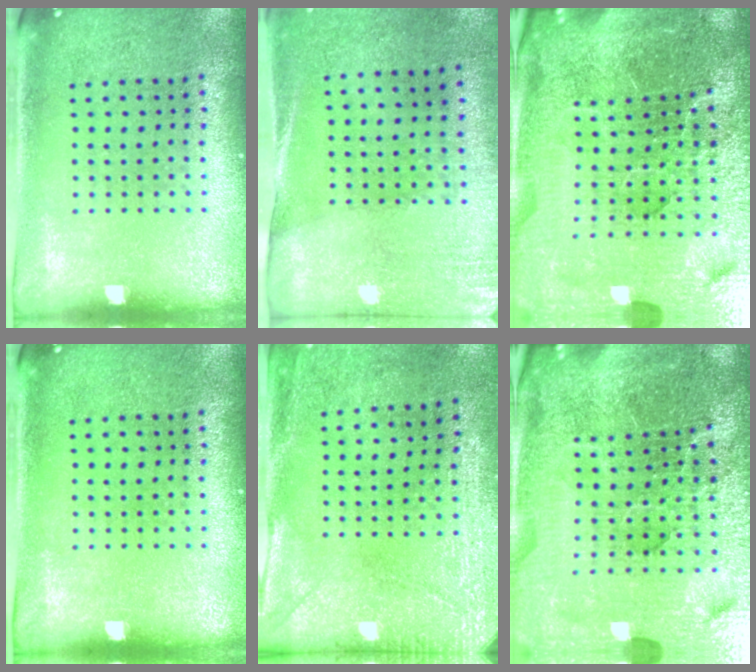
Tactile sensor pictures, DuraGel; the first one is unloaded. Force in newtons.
{"total": 2.6, "press": 2.3, "slide": 1.3}
{"total": 7.0, "press": 6.1, "slide": 3.4}
{"total": 0.0}
{"total": 2.9, "press": 2.3, "slide": 1.8}
{"total": 6.6, "press": 5.8, "slide": 3.2}